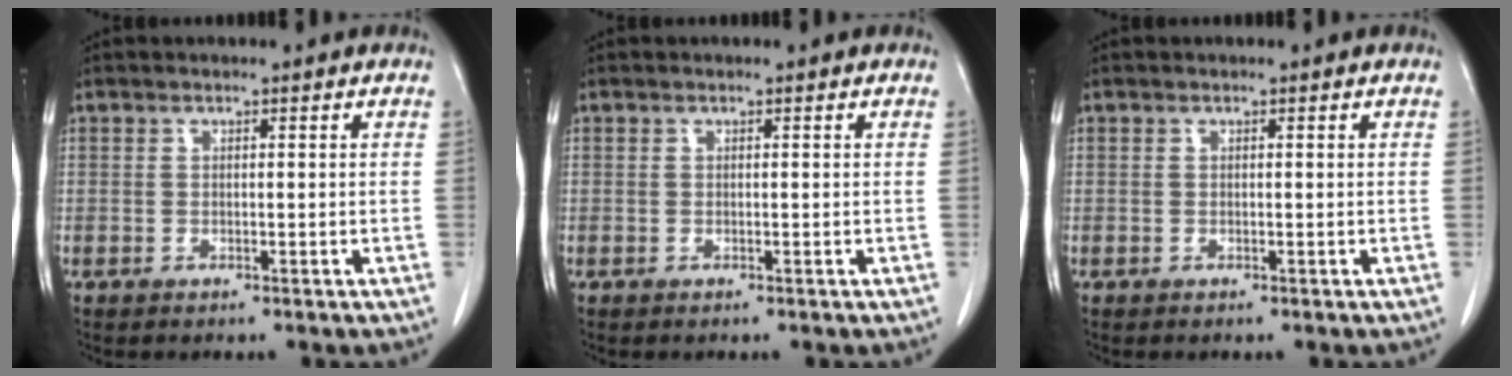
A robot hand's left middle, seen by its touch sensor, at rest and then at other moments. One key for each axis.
{"total": 0.0}
{"total": 0.0}